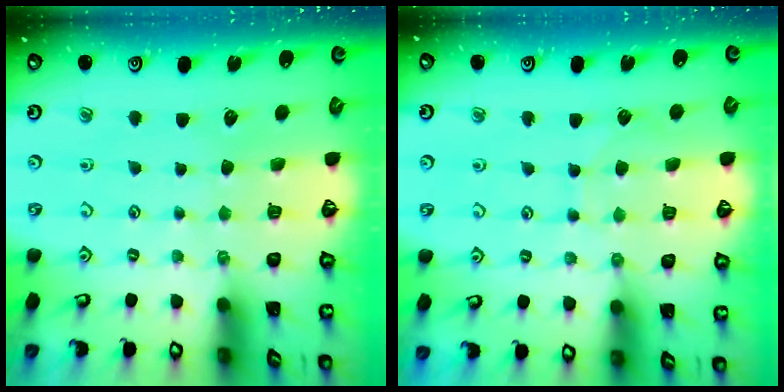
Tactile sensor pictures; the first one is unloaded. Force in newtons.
{"total": 5.3, "press": 5.3, "slide": 0.7}